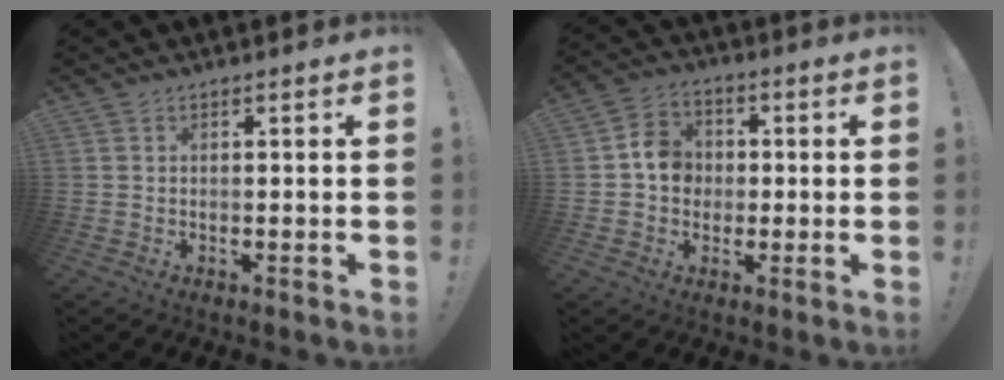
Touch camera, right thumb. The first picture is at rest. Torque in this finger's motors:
{"motor_torque": [0.08, 0.31, 0.12, 0.38, 0.20]}